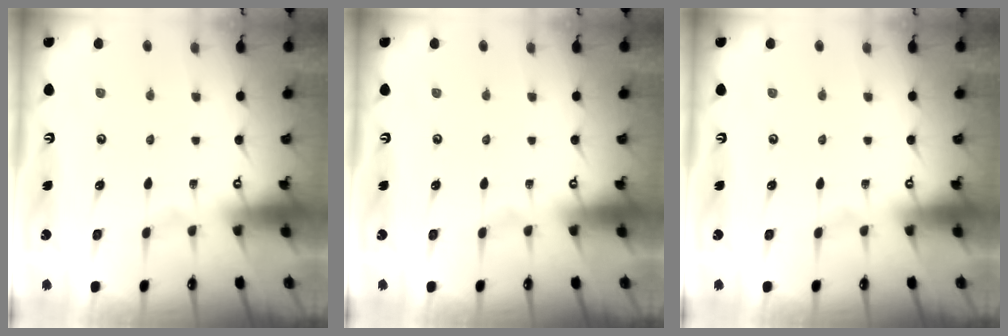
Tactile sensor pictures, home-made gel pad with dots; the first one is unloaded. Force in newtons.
{"total": 0.0}
{"total": 0.0}